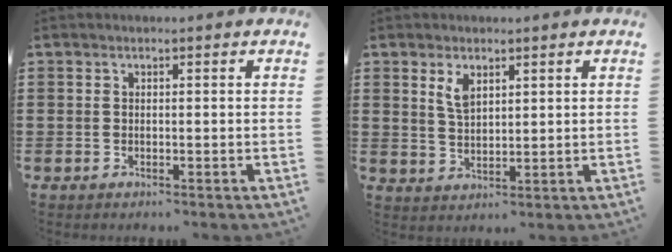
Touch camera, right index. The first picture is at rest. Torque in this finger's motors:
{"motor_torque": [0.42, 0.38, 0.11, 0.07]}